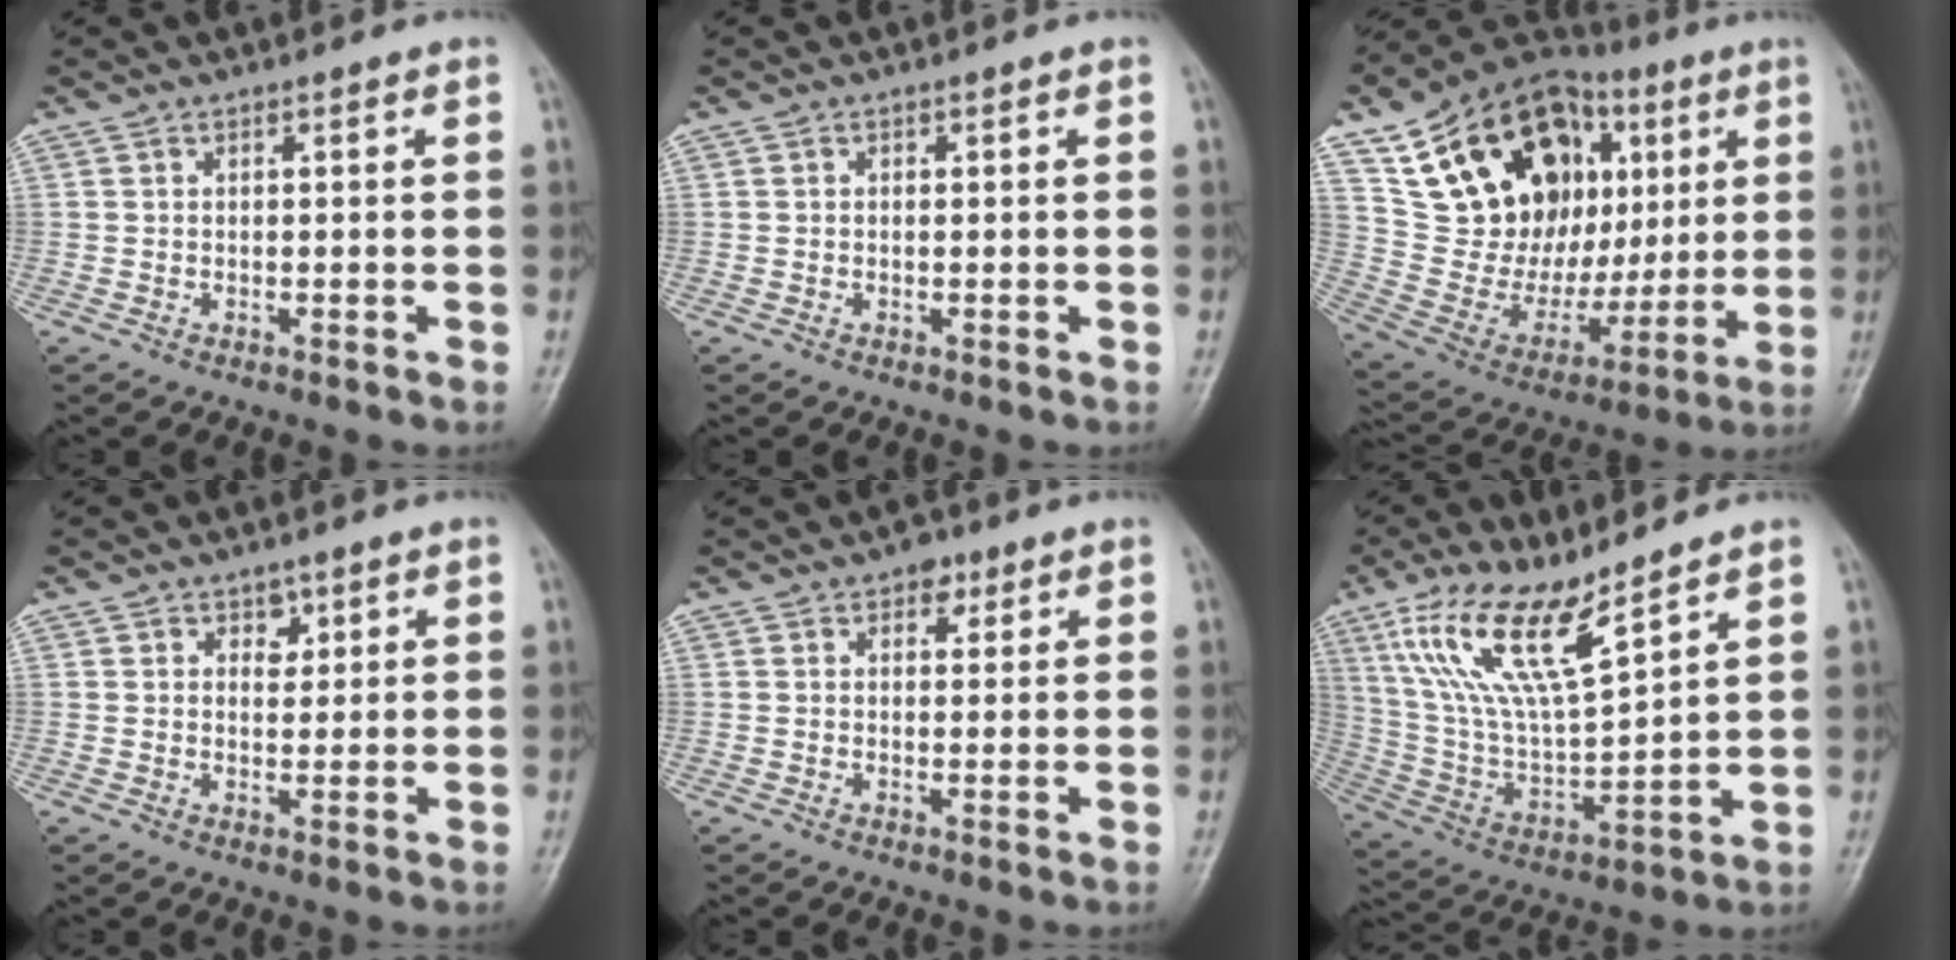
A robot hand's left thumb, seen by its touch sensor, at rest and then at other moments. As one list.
[{"total": 0.5, "force": [0.0, 0.4, 0.3], "torque": [-0.001, 0.002, -0.003]}, {"total": 29.0, "force": [9.5, 19.1, 19.6], "torque": [-0.285, 0.014, 0.174]}, {"total": 3.0, "force": [1.3, 2.3, 1.5], "torque": [0.000, -0.005, 0.017]}, {"total": 3.0, "force": [1.5, 2.1, 1.5], "torque": [0.001, -0.002, 0.015]}, {"total": 16.3, "force": [10.3, 4.6, 11.8], "torque": [-0.222, -0.048, 0.216]}]